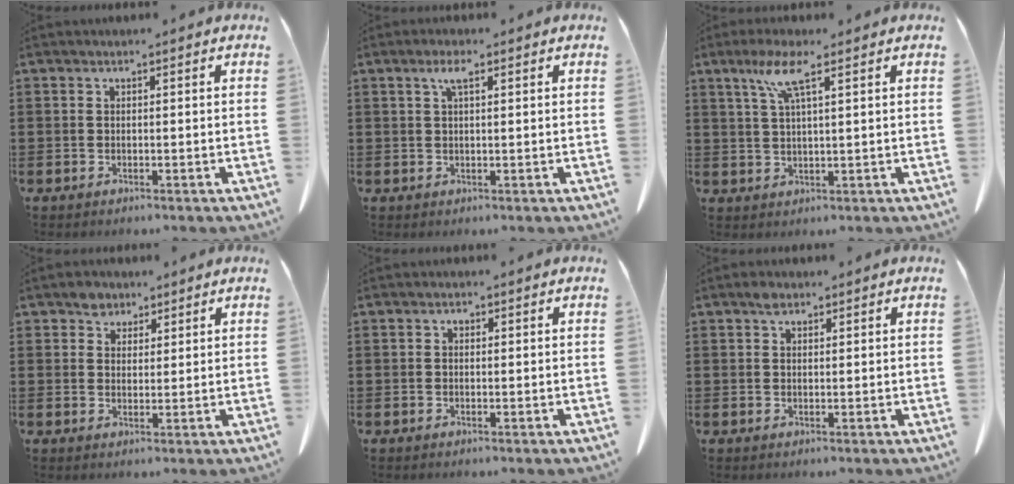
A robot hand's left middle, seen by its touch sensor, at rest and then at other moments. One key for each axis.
{"total": 2.7, "fx": 1.2, "fy": 0.7, "fz": 2.3, "tx": -0.049, "ty": 0.008, "tz": 0.018}
{"total": 5.6, "fx": 3.0, "fy": 0.6, "fz": 4.7, "tx": -0.100, "ty": 0.006, "tz": 0.049}
{"total": 3.2, "fx": 2.4, "fy": 2.0, "fz": 0.5, "tx": -0.011, "ty": 0.005, "tz": 0.045}
{"total": 0.6, "fx": 0.1, "fy": 0.5, "fz": 0.4, "tx": -0.010, "ty": 0.003, "tz": 0.002}
{"total": 1.6, "fx": 1.0, "fy": 0.8, "fz": 0.9, "tx": -0.012, "ty": 0.001, "tz": 0.017}